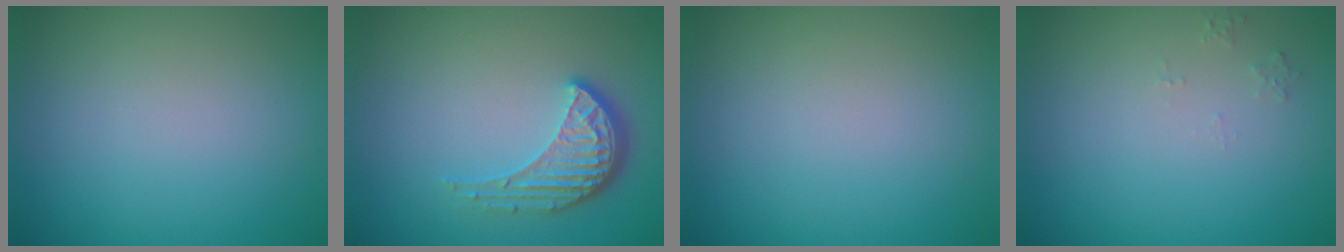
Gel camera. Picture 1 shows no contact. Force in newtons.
{"total": 4.0, "press": 3.1, "slide": 2.6}
{"total": 0.0}
{"total": 0.8, "press": 0.7, "slide": 0.2}